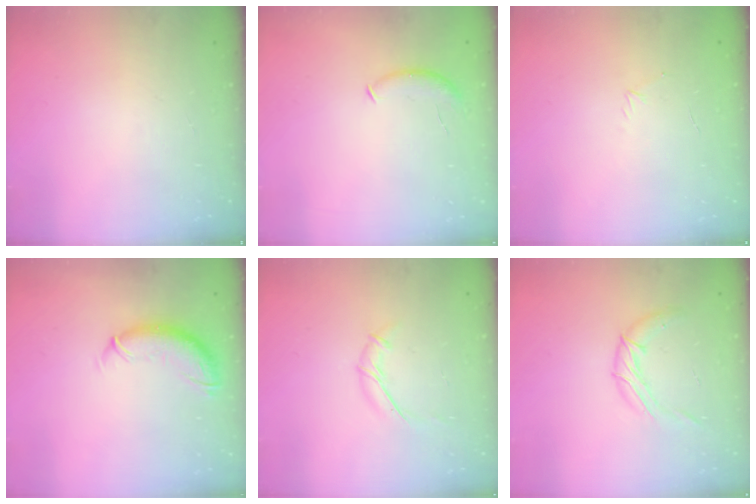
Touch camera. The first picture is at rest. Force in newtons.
{"total": 6.8, "press": 6.8, "slide": 0.6}
{"total": 3.2, "press": 3.1, "slide": 0.8}
{"total": 10.4, "press": 10.3, "slide": 0.9}
{"total": 7.7, "press": 7.6, "slide": 0.8}
{"total": 9.5, "press": 9.5, "slide": 0.7}